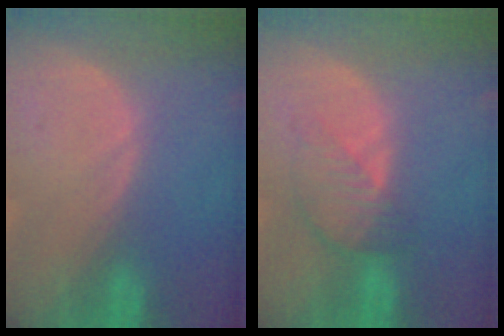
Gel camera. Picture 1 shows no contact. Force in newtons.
{"total": 4.6, "press": 4.2, "slide": 2.0}